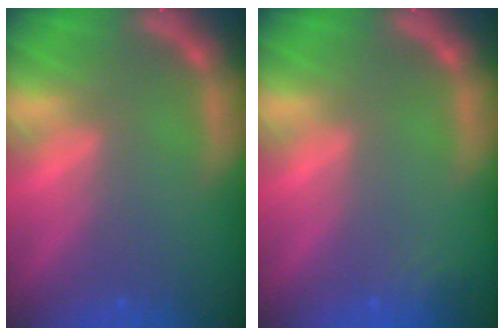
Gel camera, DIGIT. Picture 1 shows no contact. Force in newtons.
{"total": 1.4}